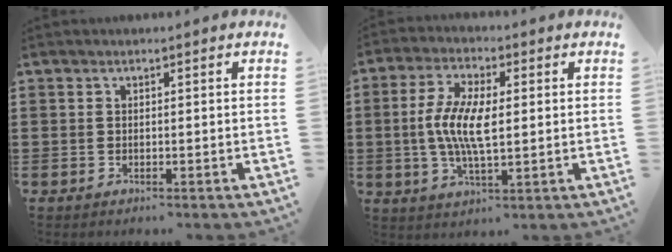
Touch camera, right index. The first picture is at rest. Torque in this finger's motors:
{"motor_torque": [0.88, -0.14, 0.44, 0.21]}